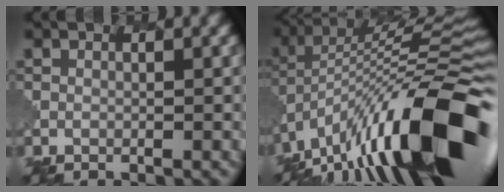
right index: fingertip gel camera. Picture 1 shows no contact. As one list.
[{"total": 15.2, "force": [-7.0, 4.6, 12.7], "torque": [-0.200, 0.041, -0.142]}]